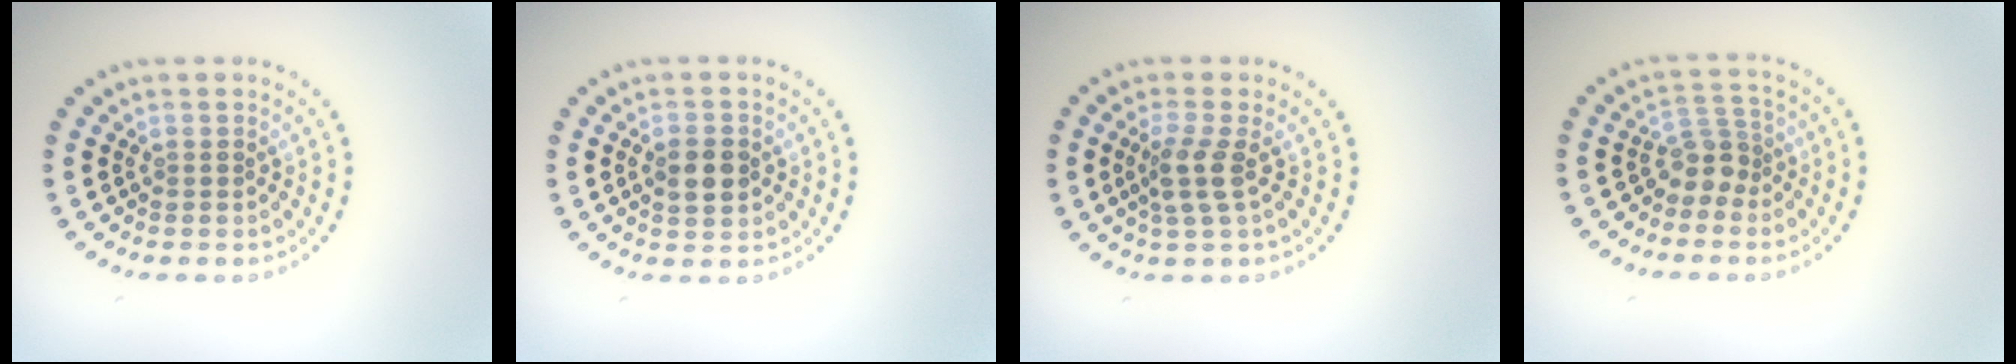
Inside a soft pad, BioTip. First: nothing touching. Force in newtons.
{"total": 2.5, "press": 2.5, "slide": 0.2}
{"total": 2.3, "press": 1.9, "slide": 1.4}
{"total": 2.4, "press": 1.8, "slide": 1.6}